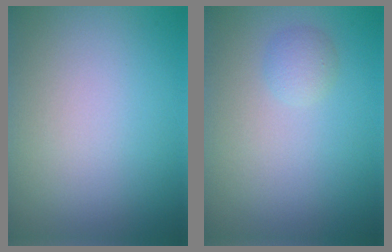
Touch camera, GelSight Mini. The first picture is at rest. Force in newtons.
{"total": 1.3, "press": 1.3, "slide": 0.1}